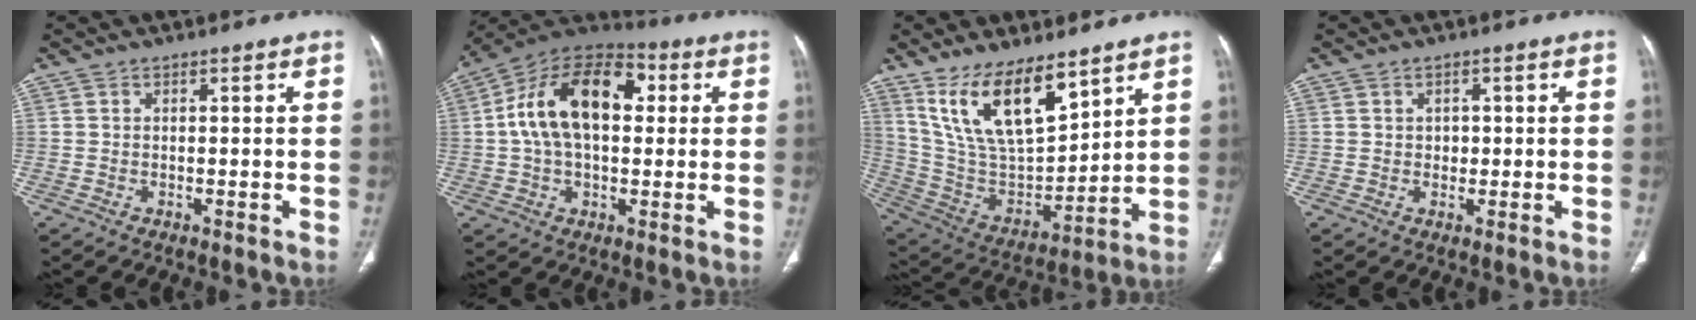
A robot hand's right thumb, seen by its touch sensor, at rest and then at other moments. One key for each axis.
{"total": 18.2, "fx": 2.9, "fy": 10.9, "fz": 14.3, "tx": -0.232, "ty": 0.033, "tz": 0.042}
{"total": 18.1, "fx": 11.6, "fy": 7.1, "fz": 11.9, "tx": -0.183, "ty": -0.059, "tz": 0.239}
{"total": 2.0, "fx": 0.4, "fy": 1.6, "fz": 1.1, "tx": -0.004, "ty": 0.000, "tz": 0.007}